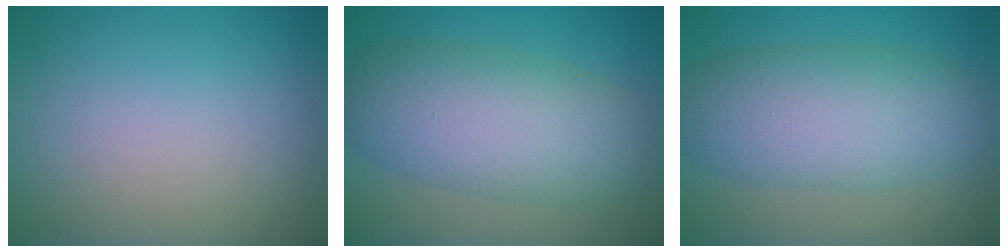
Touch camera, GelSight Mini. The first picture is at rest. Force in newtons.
{"total": 8.1, "press": 8.1, "slide": 0.2}
{"total": 7.4, "press": 7.4, "slide": 0.0}